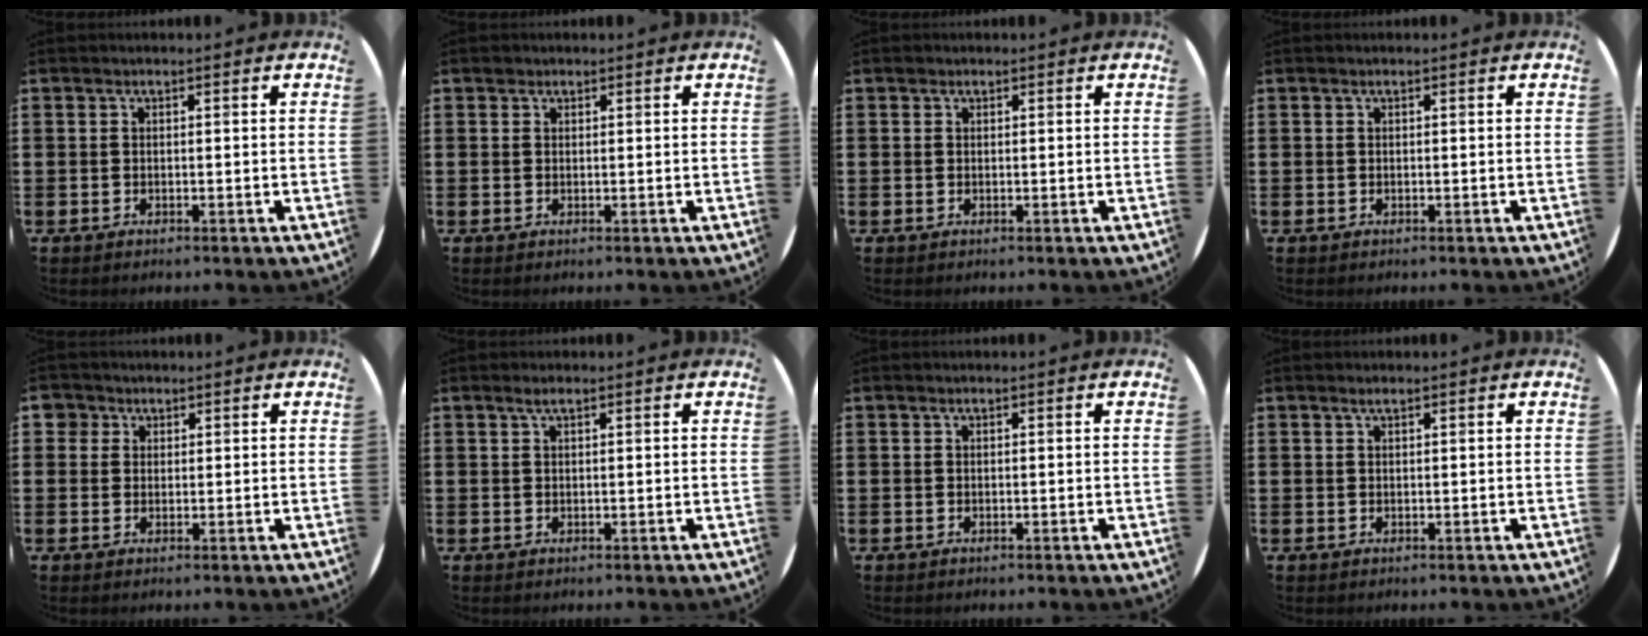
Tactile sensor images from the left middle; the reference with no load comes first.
{"total": 0.7, "force": [0.6, 0.4, -0.1], "torque": [0.010, 0.001, 0.009]}
{"total": 0.0}
{"total": 0.0}
{"total": 1.9, "force": [1.3, 1.4, 0.1], "torque": [0.004, 0.004, 0.024]}
{"total": 0.9, "force": [0.6, 0.1, 0.6], "torque": [-0.011, 0.003, 0.010]}
{"total": 0.0}
{"total": 0.5, "force": [0.4, 0.0, 0.3], "torque": [-0.005, 0.001, 0.007]}